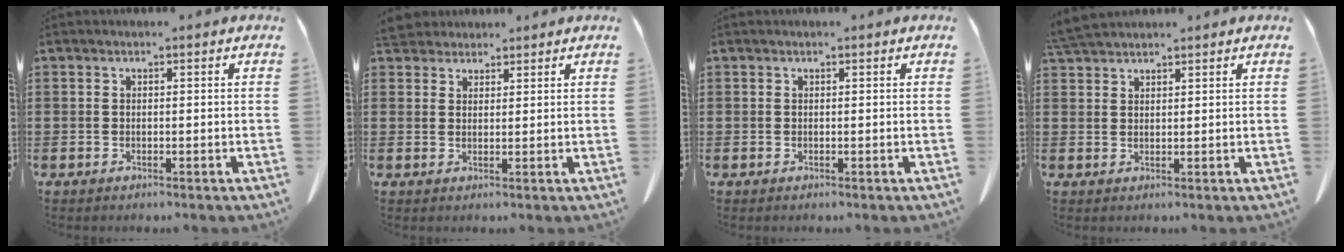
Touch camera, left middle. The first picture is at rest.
{"total": 3.5, "force": [3.3, 1.1, 0.6], "torque": [-0.021, -0.003, 0.064]}
{"total": 0.0}
{"total": 3.6, "force": [3.4, 0.5, 1.0], "torque": [-0.030, -0.005, 0.068]}